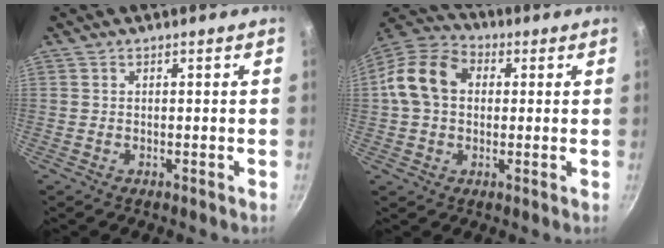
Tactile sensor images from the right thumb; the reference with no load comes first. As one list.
[{"total": 12.4, "force": [1.5, 9.4, 7.9], "torque": [-0.120, 0.027, 0.008]}]